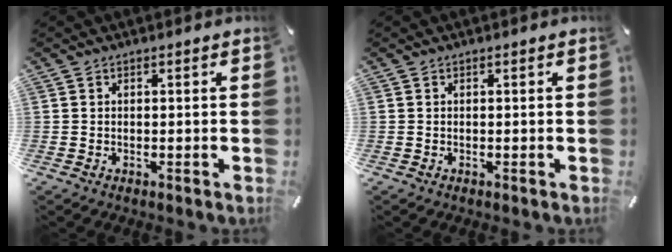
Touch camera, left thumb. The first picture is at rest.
{"total": 0.0}